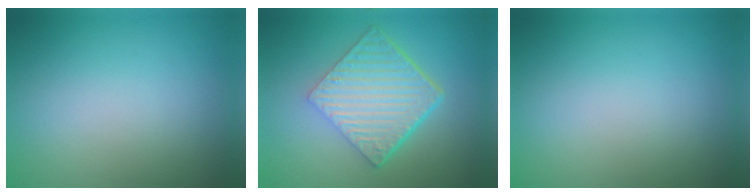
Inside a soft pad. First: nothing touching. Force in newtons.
{"total": 7.0, "press": 4.6, "slide": 5.2}
{"total": 0.0}